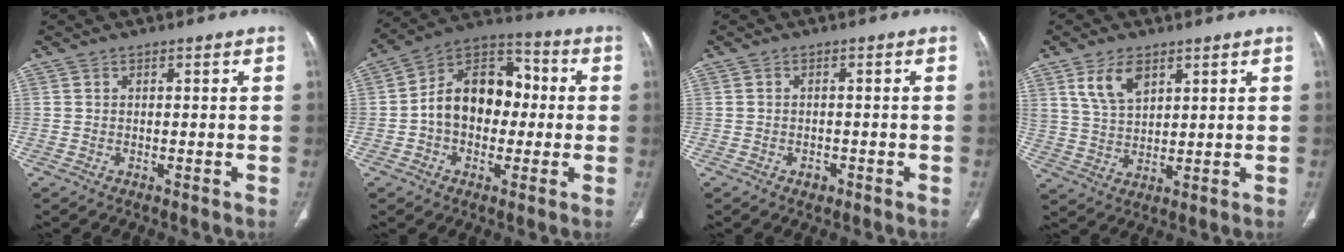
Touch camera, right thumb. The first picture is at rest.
{"total": 15.2, "force": [-0.3, 10.8, 10.6], "torque": [-0.135, 0.042, -0.015]}
{"total": 1.7, "force": [-0.9, 1.2, 0.7], "torque": [-0.008, 0.005, -0.009]}
{"total": 7.4, "force": [4.1, 4.1, 4.7], "torque": [-0.078, -0.019, 0.086]}